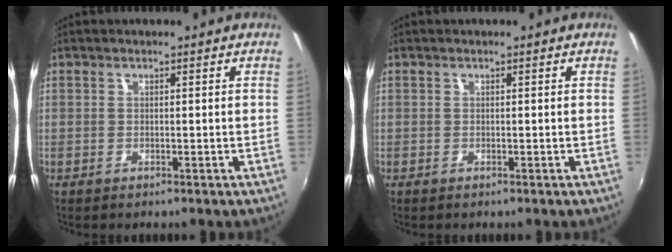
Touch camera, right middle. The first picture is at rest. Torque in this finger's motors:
{"motor_torque": [-0.37, 0.26, 0.02, 0.01]}